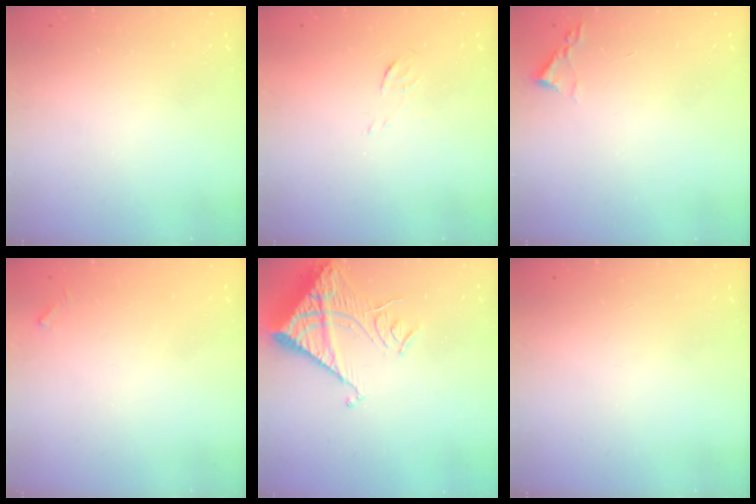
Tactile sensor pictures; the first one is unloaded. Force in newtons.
{"total": 3.9, "press": 3.7, "slide": 1.2}
{"total": 1.8, "press": 1.8, "slide": 0.3}
{"total": 6.0, "press": 6.0, "slide": 0.3}
{"total": 14.3, "press": 14.2, "slide": 1.6}
{"total": 0.0}